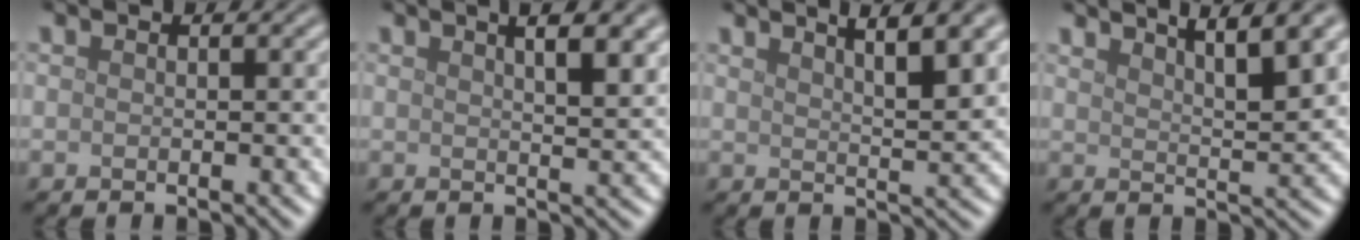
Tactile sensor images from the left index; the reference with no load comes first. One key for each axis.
{"total": 6.1, "fx": 3.1, "fy": 2.3, "fz": 4.7, "tx": -0.032, "ty": 0.027, "tz": 0.022}
{"total": 5.6, "fx": 3.4, "fy": 1.4, "fz": 4.2, "tx": -0.039, "ty": 0.015, "tz": 0.040}
{"total": 5.8, "fx": 3.9, "fy": 1.3, "fz": 4.1, "tx": -0.043, "ty": 0.011, "tz": 0.054}